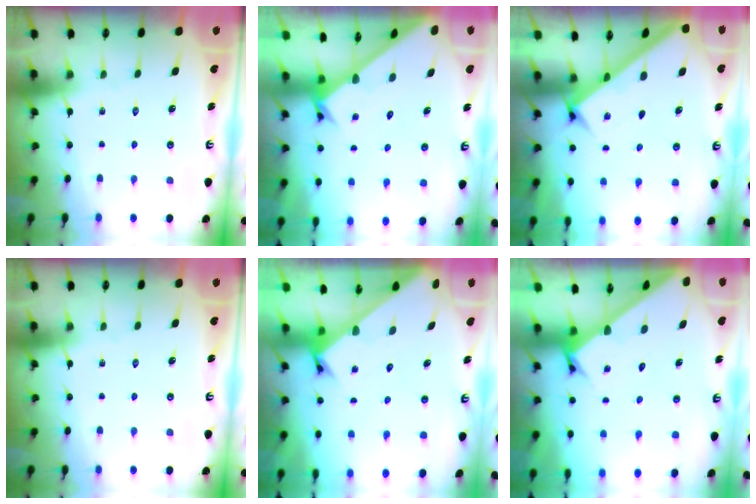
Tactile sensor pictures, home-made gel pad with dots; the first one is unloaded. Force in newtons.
{"total": 2.2, "press": 2.2, "slide": 0.1}
{"total": 2.6, "press": 2.6, "slide": 0.3}
{"total": 0.0}
{"total": 2.3, "press": 2.3, "slide": 0.2}
{"total": 2.4, "press": 2.4, "slide": 0.2}